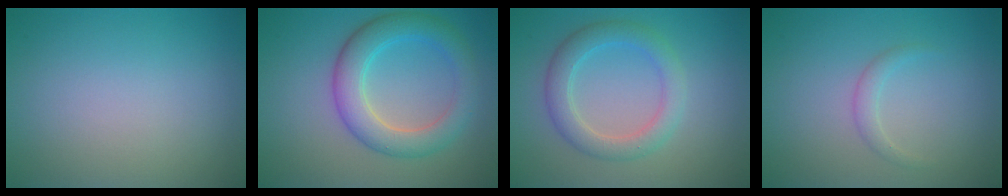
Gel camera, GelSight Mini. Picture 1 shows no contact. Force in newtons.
{"total": 5.2, "press": 5.2, "slide": 0.1}
{"total": 3.6, "press": 3.6, "slide": 0.0}
{"total": 1.2, "press": 1.1, "slide": 0.1}